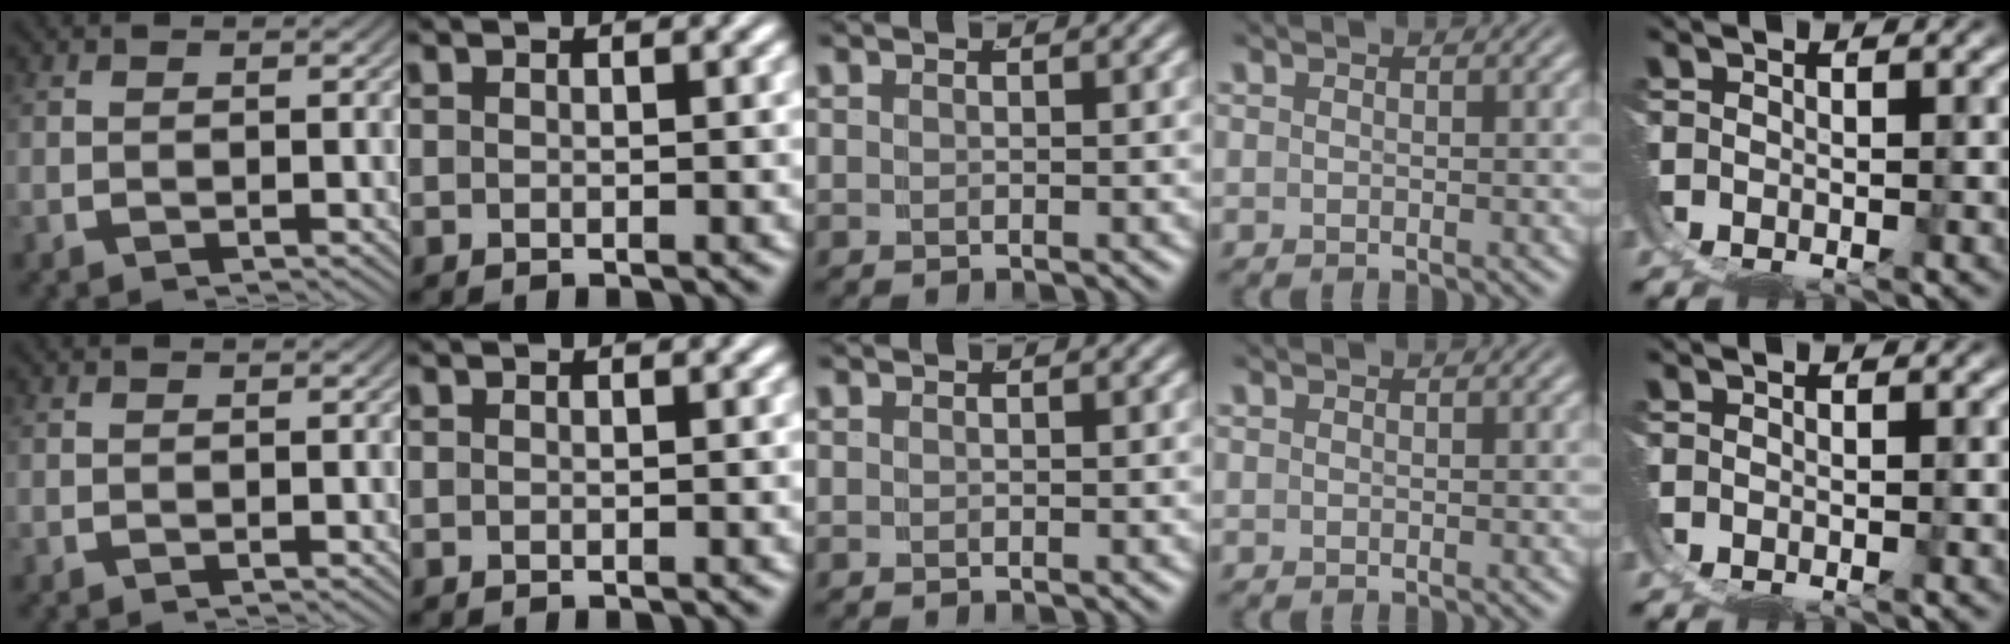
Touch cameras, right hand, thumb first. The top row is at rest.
{}